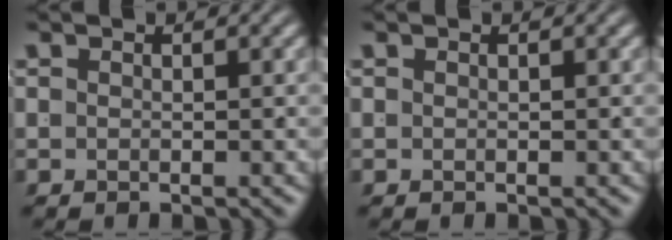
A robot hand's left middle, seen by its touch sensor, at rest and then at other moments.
{"total": 0.0}